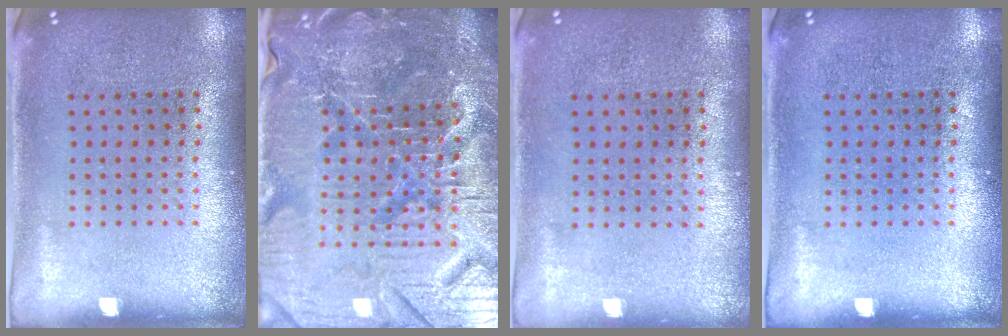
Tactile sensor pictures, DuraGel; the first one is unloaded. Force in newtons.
{"total": 5.9, "press": 5.5, "slide": 2.2}
{"total": 0.0}
{"total": 0.0}